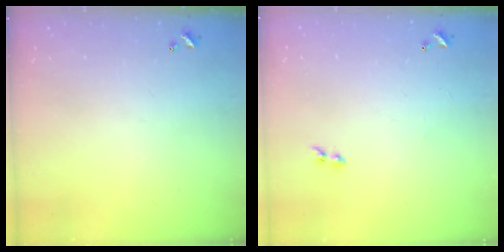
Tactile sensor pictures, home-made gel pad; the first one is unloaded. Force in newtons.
{"total": 1.3, "press": 1.1, "slide": 0.7}